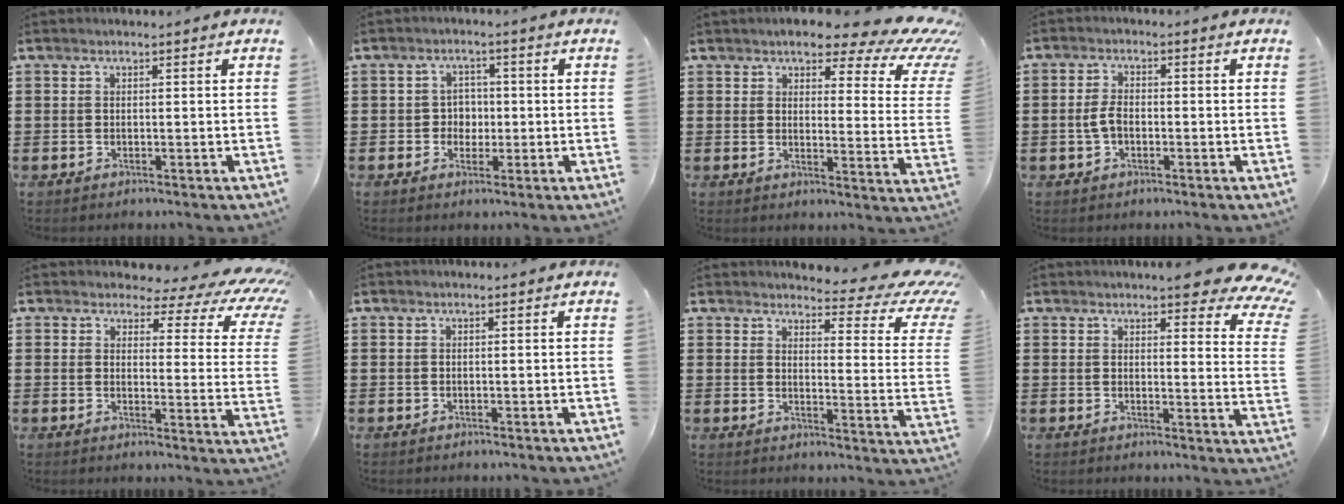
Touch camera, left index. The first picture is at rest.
{"total": 3.3, "force": [-0.5, 2.9, 1.5], "torque": [-0.040, 0.007, -0.015]}
{"total": 7.2, "force": [5.6, 1.7, 4.2], "torque": [-0.074, -0.038, 0.088]}
{"total": 3.6, "force": [-0.7, 1.9, 3.0], "torque": [-0.071, 0.001, -0.018]}
{"total": 4.7, "force": [3.3, 1.9, 2.8], "torque": [-0.057, -0.016, 0.049]}
{"total": 0.0}
{"total": 5.6, "force": [4.3, 1.4, 3.3], "torque": [-0.053, -0.036, 0.066]}
{"total": 6.2, "force": [5.2, 1.3, 3.2], "torque": [-0.057, -0.021, 0.089]}